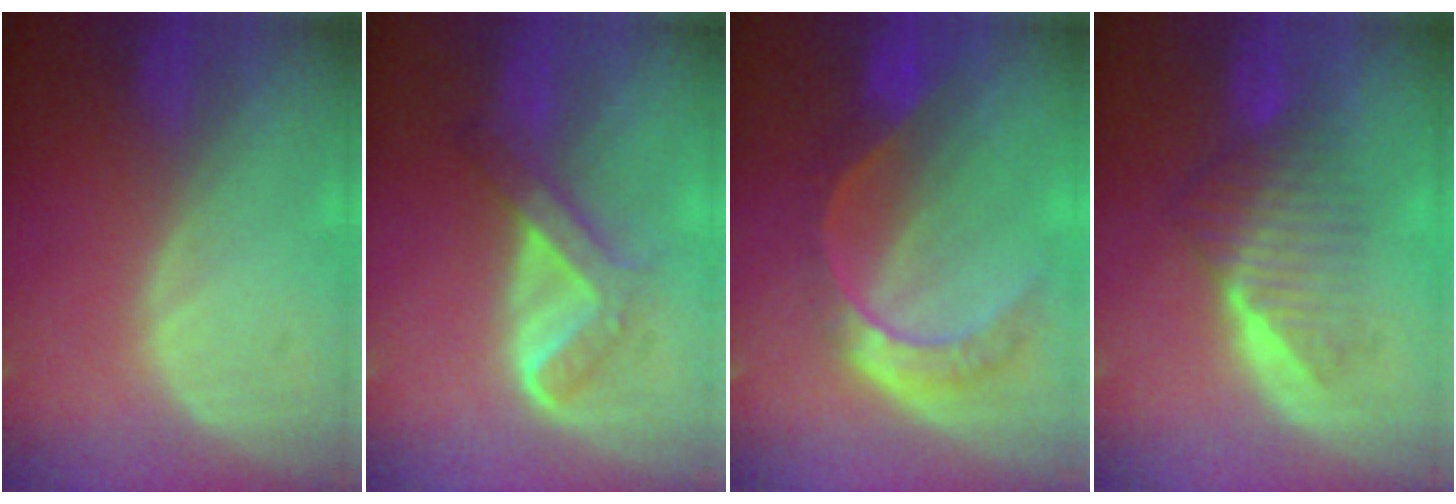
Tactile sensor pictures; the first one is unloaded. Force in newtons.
{"total": 5.3, "press": 5.1, "slide": 1.6}
{"total": 7.9, "press": 6.5, "slide": 4.4}
{"total": 6.9, "press": 6.5, "slide": 2.5}